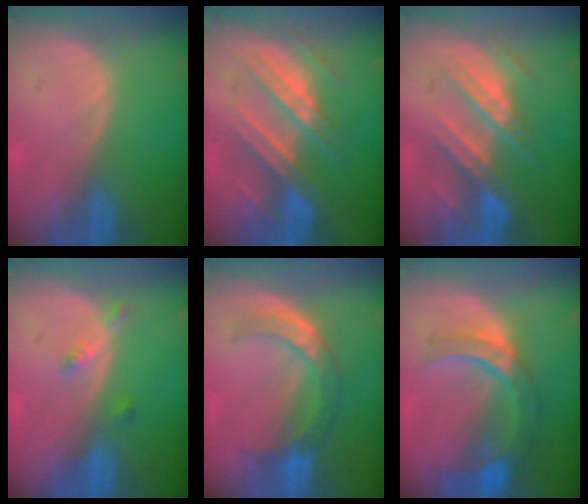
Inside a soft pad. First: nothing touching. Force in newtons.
{"total": 8.0, "press": 7.9, "slide": 1.1}
{"total": 9.0, "press": 7.9, "slide": 4.2}
{"total": 2.4, "press": 2.0, "slide": 1.3}
{"total": 6.6, "press": 6.2, "slide": 2.3}
{"total": 8.9, "press": 7.9, "slide": 4.0}